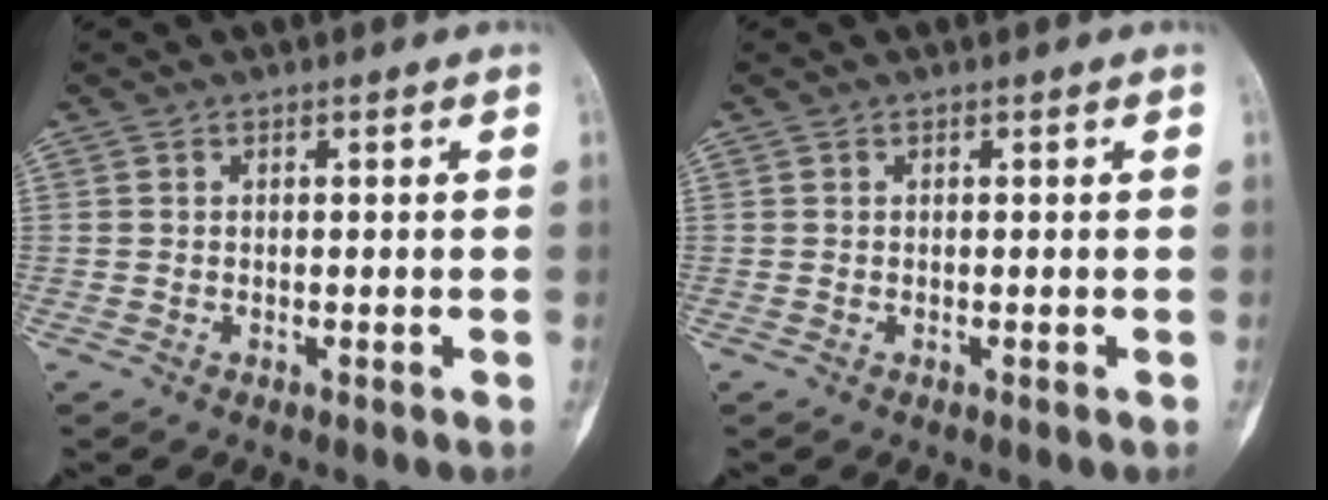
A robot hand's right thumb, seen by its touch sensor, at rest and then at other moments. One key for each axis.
{"total": 0.0}